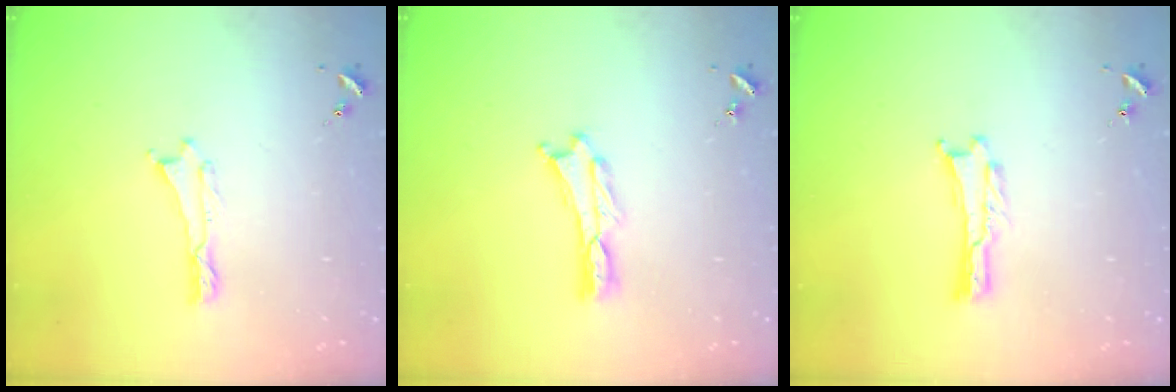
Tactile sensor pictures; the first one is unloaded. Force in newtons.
{"total": 0.0}
{"total": 0.0}